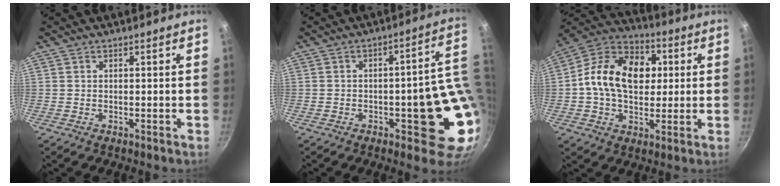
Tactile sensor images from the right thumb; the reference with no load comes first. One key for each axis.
{"total": 14.3, "fx": -0.9, "fy": 5.2, "fz": 13.3, "tx": -0.118, "ty": 0.006, "tz": -0.011}
{"total": 18.4, "fx": 2.1, "fy": 13.1, "fz": 12.7, "tx": -0.176, "ty": 0.023, "tz": 0.015}